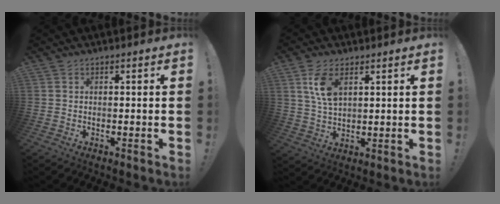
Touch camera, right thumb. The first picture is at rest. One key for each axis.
{"total": 8.3, "fx": 4.0, "fy": 4.2, "fz": 5.9, "tx": -0.109, "ty": -0.011, "tz": 0.072}